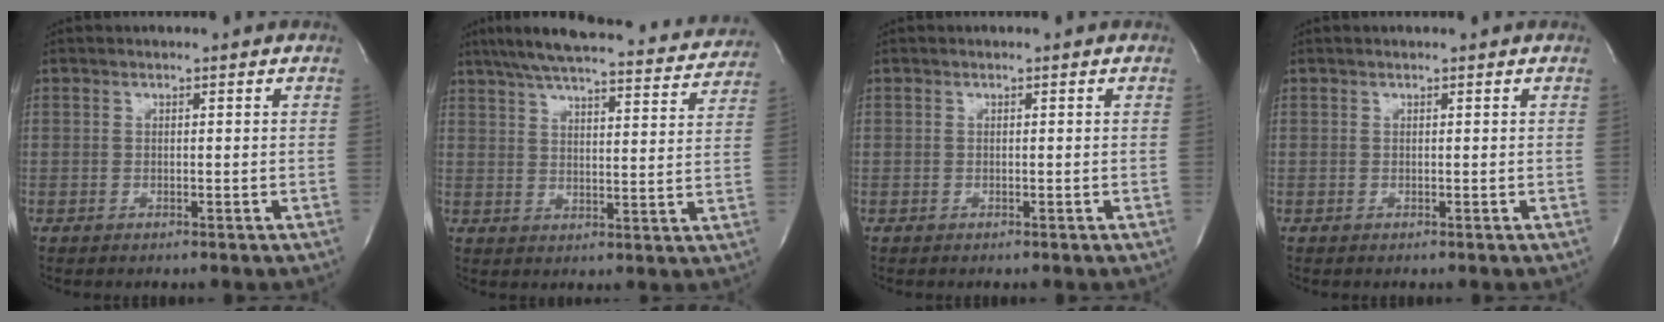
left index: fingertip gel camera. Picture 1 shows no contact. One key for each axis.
{"total": 26.5, "fx": 24.0, "fy": 4.1, "fz": 10.5, "tx": -0.173, "ty": -0.013, "tz": 0.303}
{"total": 0.0}
{"total": 0.5, "fx": 0.5, "fy": 0.0, "fz": 0.2, "tx": -0.006, "ty": 0.005, "tz": 0.009}